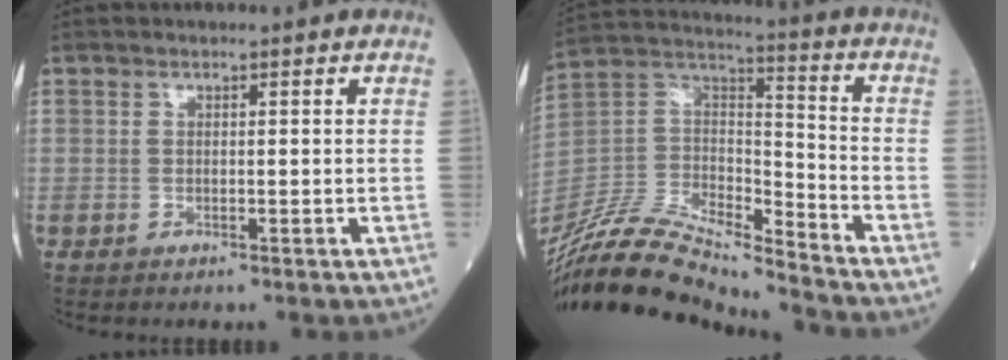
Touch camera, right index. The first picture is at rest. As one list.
[{"total": 19.6, "force": [-18.3, 1.5, 7.1], "torque": [-0.151, 0.023, -0.340]}]